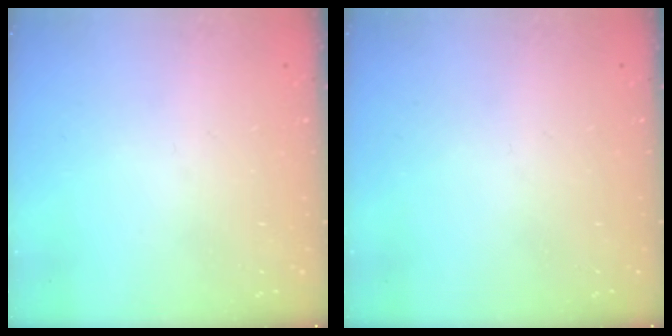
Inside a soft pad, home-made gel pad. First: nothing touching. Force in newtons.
{"total": 0.0}